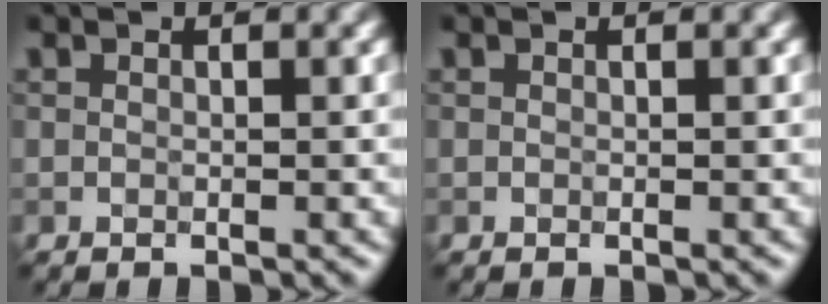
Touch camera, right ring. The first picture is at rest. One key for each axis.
{"total": 0.0}